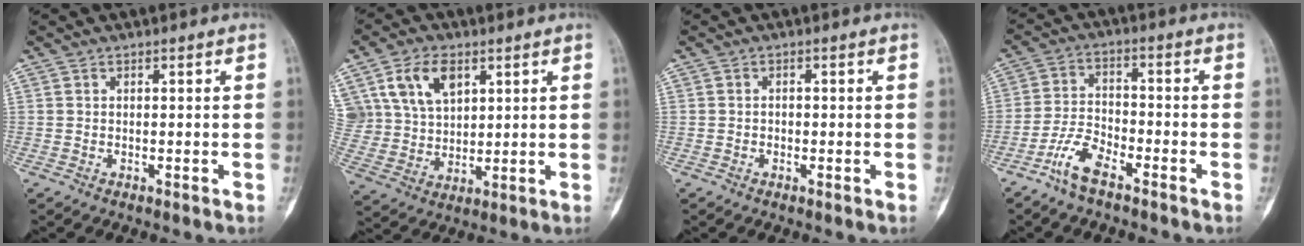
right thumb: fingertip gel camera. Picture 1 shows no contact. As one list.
[{"total": 13.3, "force": [6.1, 9.0, 7.7], "torque": [-0.140, -0.013, 0.127]}, {"total": 0.7, "force": [-0.2, 0.6, 0.3], "torque": [-0.001, 0.003, -0.006]}, {"total": 6.9, "force": [-4.8, 2.5, 4.2], "torque": [-0.091, 0.026, -0.099]}]